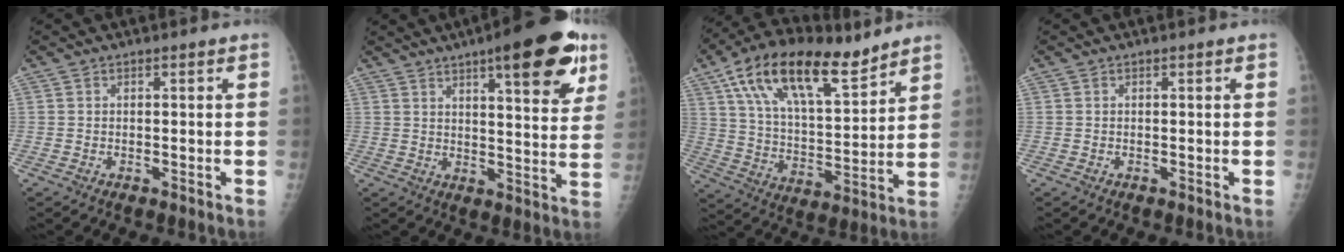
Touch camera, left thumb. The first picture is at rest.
{"total": 17.8, "force": [9.8, 4.8, 14.1], "torque": [-0.159, -0.032, 0.129]}
{"total": 20.7, "force": [12.7, 8.6, 14.0], "torque": [-0.223, -0.038, 0.228]}
{"total": 0.0}